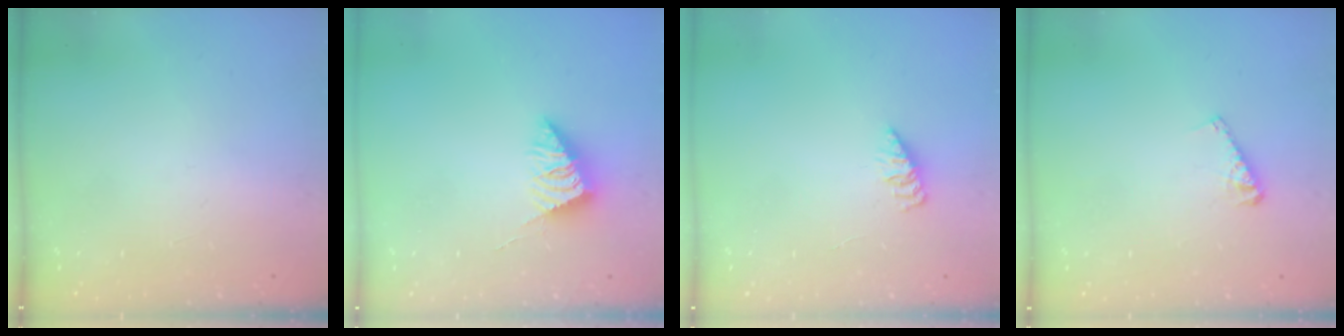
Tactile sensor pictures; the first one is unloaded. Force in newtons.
{"total": 3.8, "press": 3.8, "slide": 0.5}
{"total": 2.4, "press": 2.4, "slide": 0.3}
{"total": 5.7, "press": 5.7, "slide": 0.2}